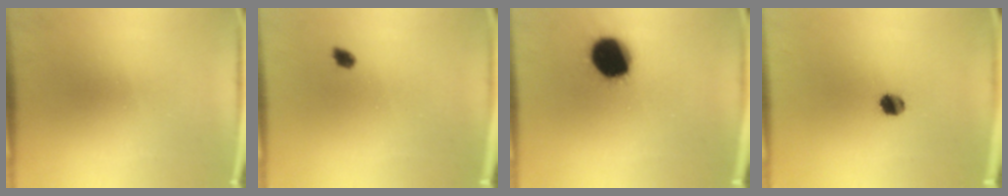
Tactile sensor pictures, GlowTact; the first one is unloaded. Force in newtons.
{"total": 1.5}
{"total": 15.7}
{"total": 3.9}